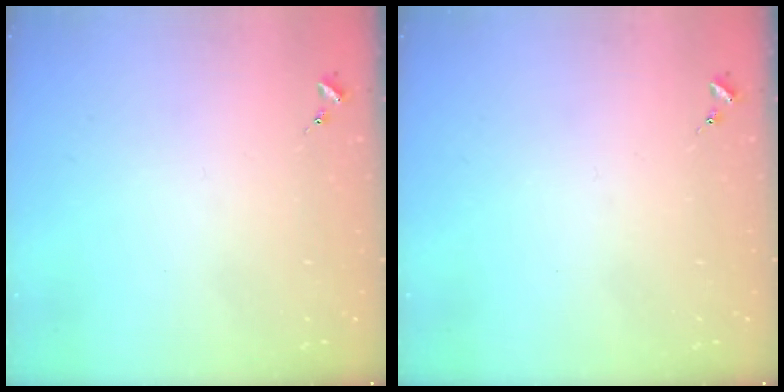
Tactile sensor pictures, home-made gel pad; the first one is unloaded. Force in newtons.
{"total": 0.0}